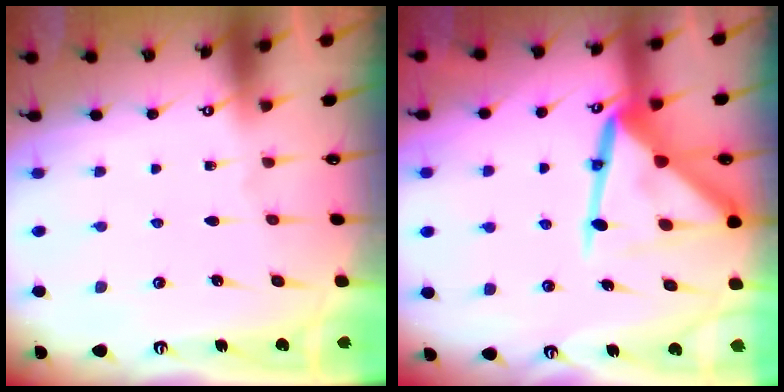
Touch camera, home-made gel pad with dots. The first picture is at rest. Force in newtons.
{"total": 15.3, "press": 15.2, "slide": 1.4}